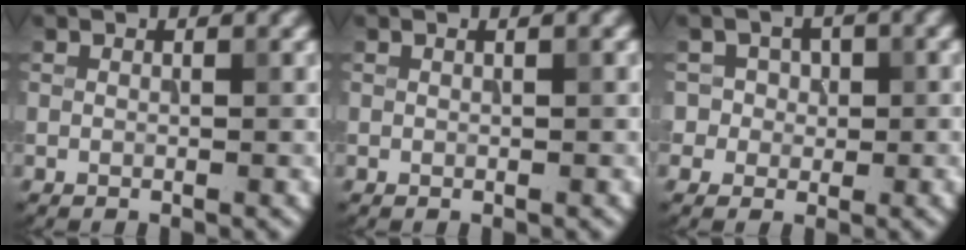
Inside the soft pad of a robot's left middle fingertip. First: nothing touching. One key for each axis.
{"total": 0.8, "fx": 0.2, "fy": 0.1, "fz": 0.7, "tx": -0.010, "ty": 0.005, "tz": 0.001}
{"total": 2.9, "fx": 0.1, "fy": 2.8, "fz": 0.8, "tx": 0.006, "ty": 0.013, "tz": -0.005}